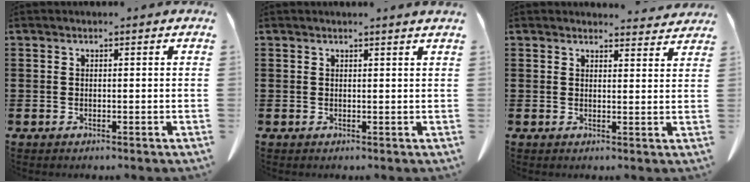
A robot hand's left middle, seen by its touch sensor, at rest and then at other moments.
{"total": 0.9, "force": [0.7, -0.3, 0.4], "torque": [-0.007, -0.005, 0.015]}
{"total": 2.9, "force": [2.8, 0.2, 0.4], "torque": [-0.007, -0.013, 0.051]}